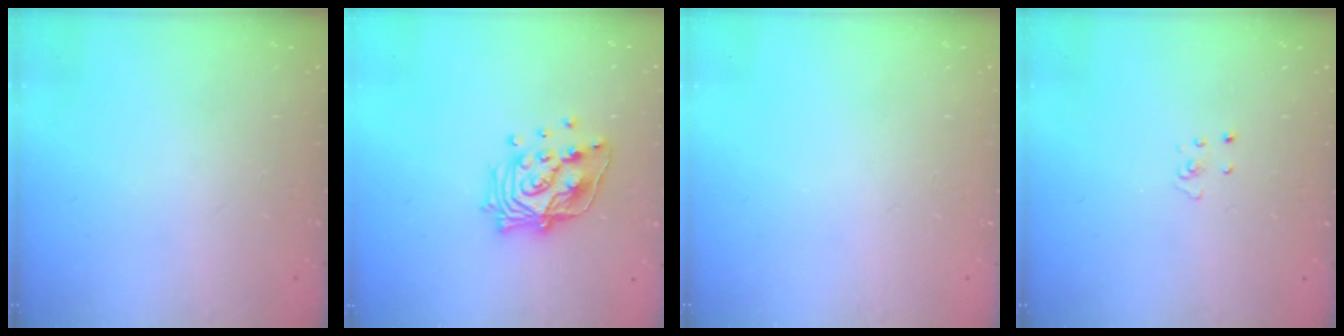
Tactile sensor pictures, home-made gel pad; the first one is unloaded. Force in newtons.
{"total": 15.0, "press": 14.8, "slide": 1.9}
{"total": 0.0}
{"total": 2.3, "press": 2.3, "slide": 0.2}